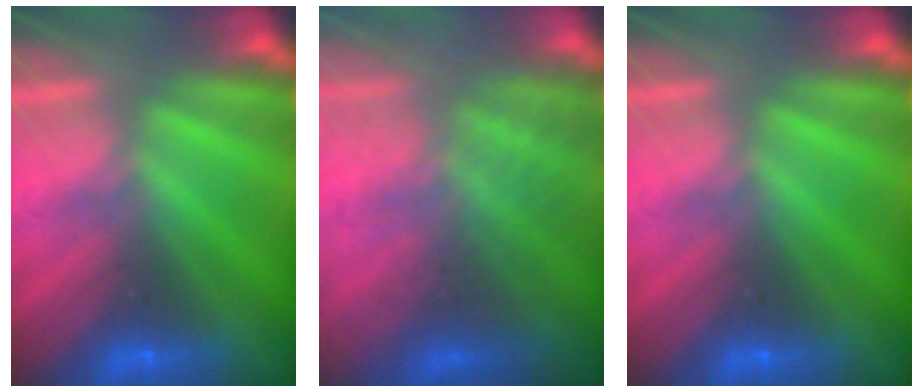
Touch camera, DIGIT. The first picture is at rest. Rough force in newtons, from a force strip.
{"total": 7.4}
{"total": 0.0}